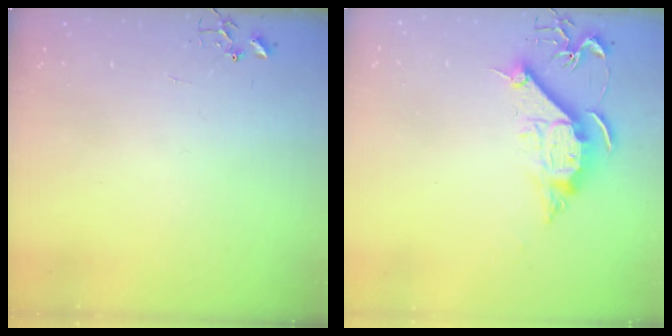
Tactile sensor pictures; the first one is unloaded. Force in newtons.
{"total": 10.9, "press": 10.9, "slide": 0.7}